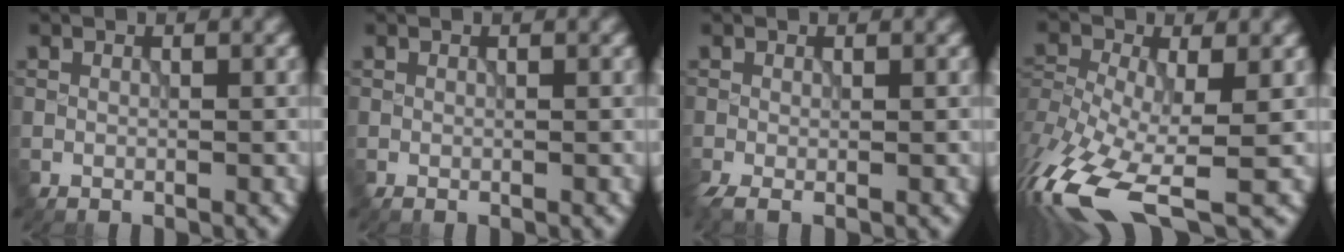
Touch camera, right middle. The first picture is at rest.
{"total": 0.0}
{"total": 1.9, "force": [-0.9, 0.5, 1.5], "torque": [-0.038, -0.012, -0.021]}
{"total": 12.9, "force": [-6.6, 5.2, 9.8], "torque": [-0.235, -0.023, -0.113]}